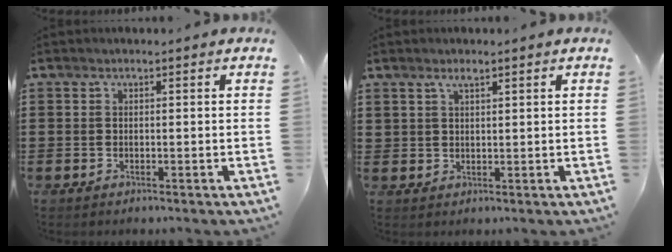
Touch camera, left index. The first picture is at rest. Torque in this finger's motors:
{"motor_torque": [-0.71, -0.22, -0.27, -0.11]}